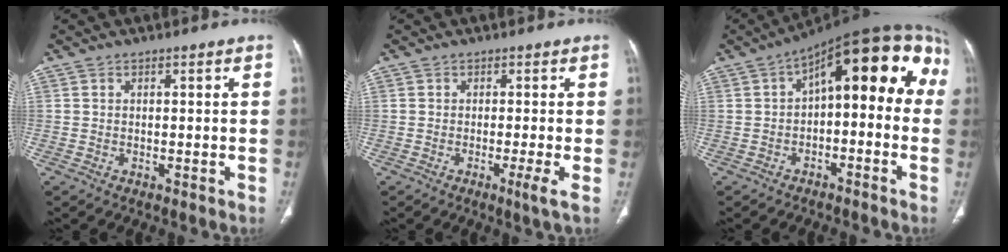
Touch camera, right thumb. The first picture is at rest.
{"total": 2.4, "force": [-0.8, -0.5, 2.2], "torque": [-0.048, -0.010, -0.017]}
{"total": 18.1, "force": [1.0, 8.5, 16.0], "torque": [-0.182, 0.059, 0.002]}